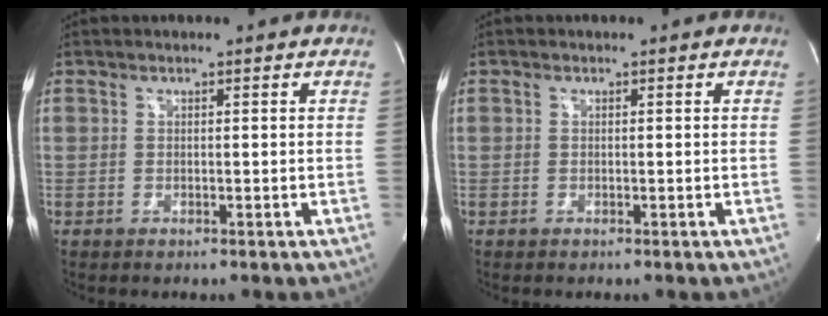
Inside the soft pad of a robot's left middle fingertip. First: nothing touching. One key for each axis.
{"total": 0.0}